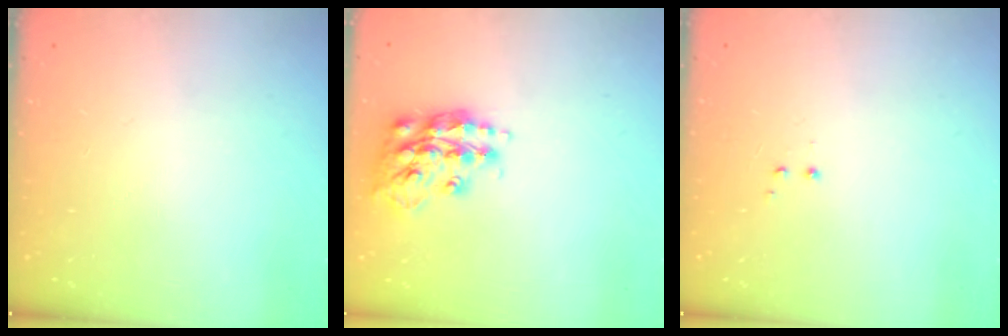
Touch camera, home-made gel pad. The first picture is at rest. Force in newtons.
{"total": 16.0, "press": 16.0, "slide": 1.2}
{"total": 1.2, "press": 1.0, "slide": 0.6}